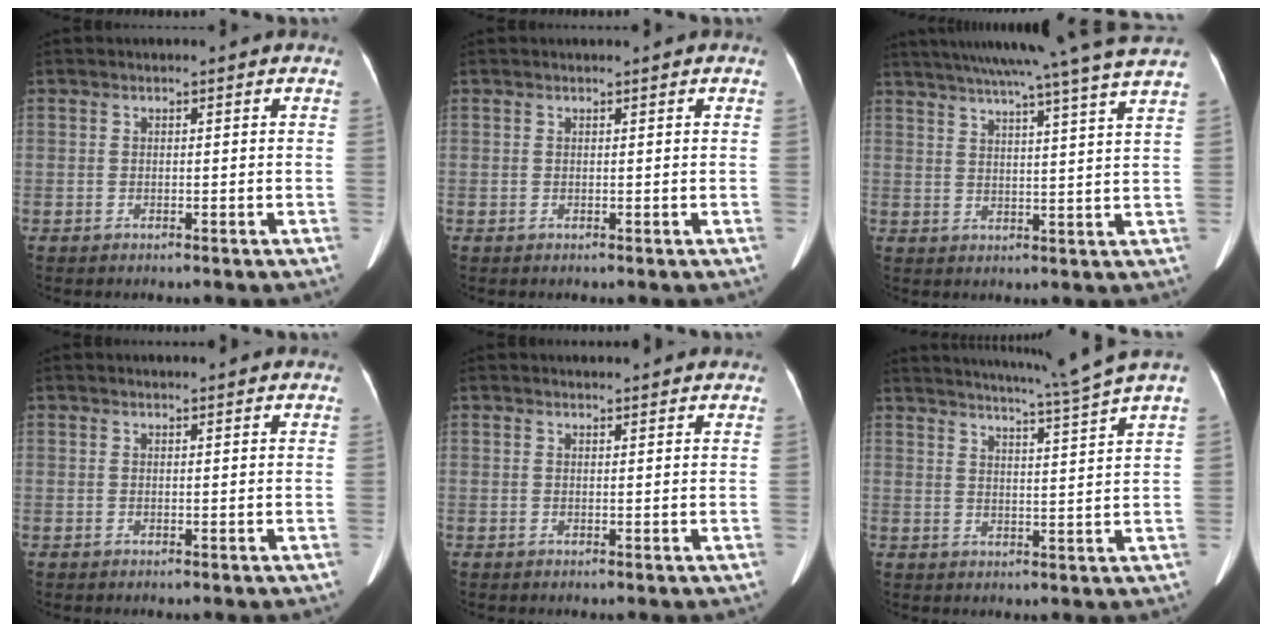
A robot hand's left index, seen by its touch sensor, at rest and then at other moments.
{"total": 1.0, "force": [0.9, 0.1, 0.4], "torque": [-0.003, 0.011, 0.014]}
{"total": 21.8, "force": [18.9, -2.2, 10.5], "torque": [-0.181, -0.017, 0.251]}
{"total": 3.1, "force": [3.0, 0.3, 0.8], "torque": [-0.012, 0.013, 0.036]}
{"total": 4.2, "force": [4.0, 0.6, 1.0], "torque": [-0.014, 0.016, 0.046]}
{"total": 10.9, "force": [9.6, -3.2, 4.3], "torque": [-0.074, -0.037, 0.134]}